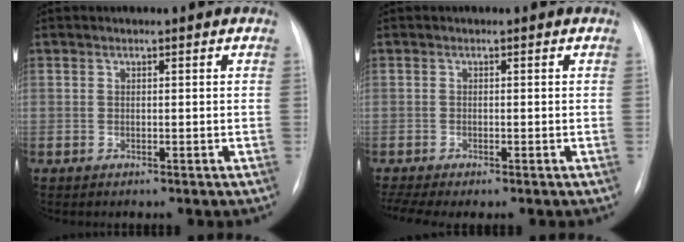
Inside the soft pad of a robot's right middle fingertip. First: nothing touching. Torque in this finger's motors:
{"motor_torque": [0.54, -0.47, 0.09, 0.01]}